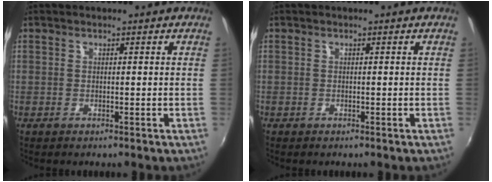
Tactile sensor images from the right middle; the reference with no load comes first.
{"total": 0.0}